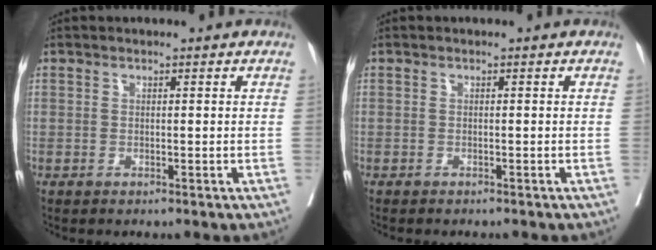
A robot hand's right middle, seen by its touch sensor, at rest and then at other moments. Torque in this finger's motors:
{"motor_torque": [0.85, -1.08, 0.06, 0.05]}